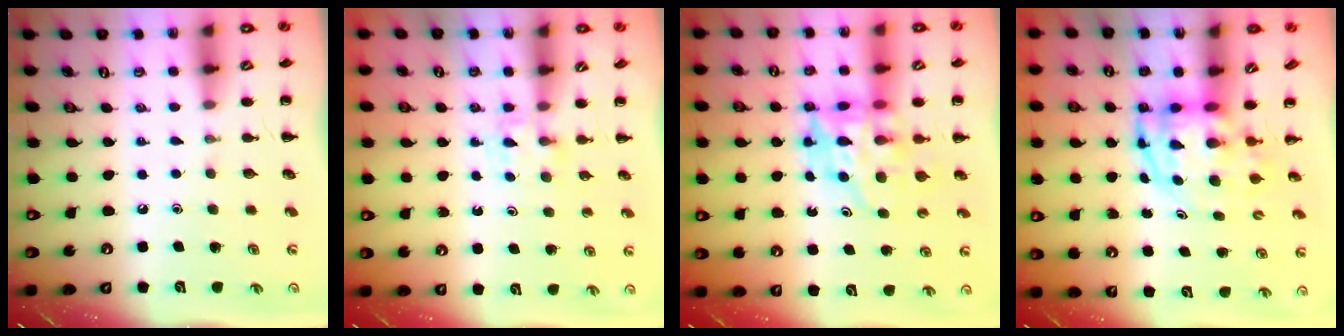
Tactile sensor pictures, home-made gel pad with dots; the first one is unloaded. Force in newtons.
{"total": 3.5, "press": 3.4, "slide": 1.0}
{"total": 11.4, "press": 10.9, "slide": 3.4}
{"total": 4.6, "press": 4.5, "slide": 0.9}